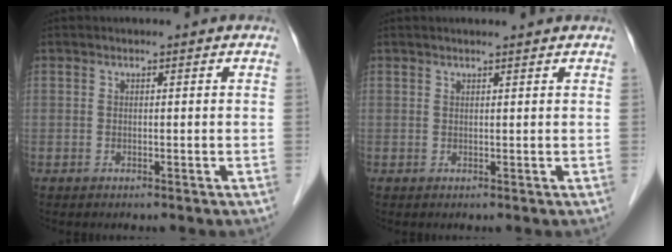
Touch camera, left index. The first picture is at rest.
{"total": 2.0, "force": [1.8, -0.1, 0.7], "torque": [-0.008, 0.011, 0.024]}